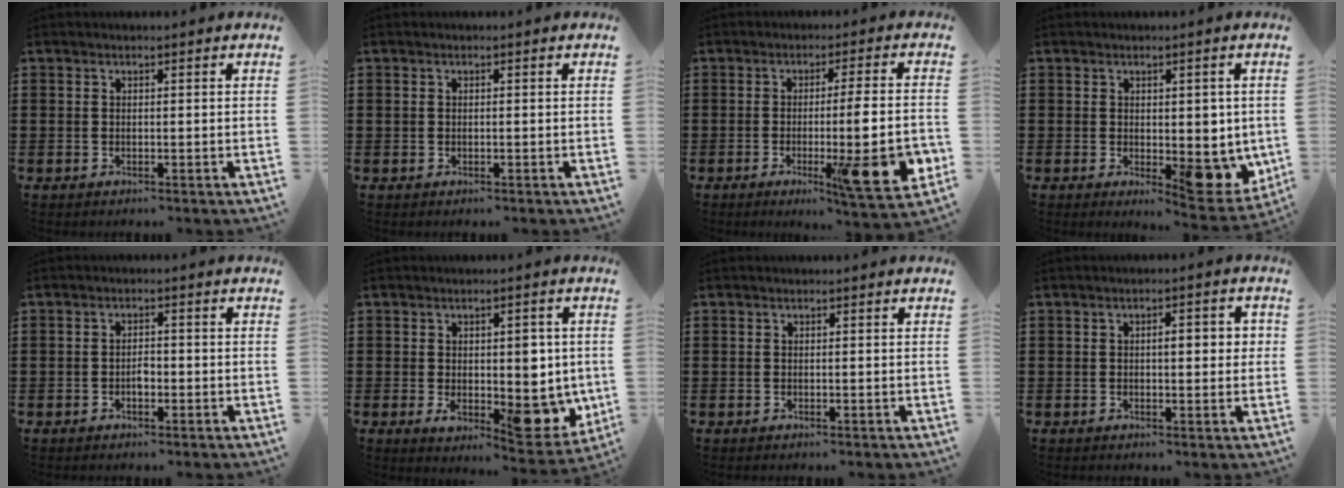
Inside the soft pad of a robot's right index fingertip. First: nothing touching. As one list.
[{"total": 0.0}, {"total": 11.5, "force": [-2.7, 1.1, 11.1], "torque": [-0.164, -0.015, -0.045]}, {"total": 6.1, "force": [0.3, 3.6, 4.9], "torque": [-0.049, -0.002, 0.004]}, {"total": 1.7, "force": [-0.6, 0.9, 1.3], "torque": [-0.027, 0.003, -0.011]}, {"total": 8.1, "force": [0.4, 4.6, 6.7], "torque": [-0.063, -0.015, 0.007]}, {"total": 0.0}, {"total": 3.0, "force": [0.3, 1.0, 2.8], "torque": [-0.044, 0.004, 0.000]}]